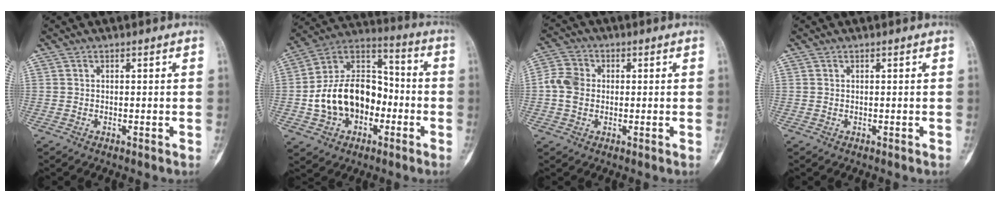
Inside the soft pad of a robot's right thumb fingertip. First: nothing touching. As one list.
[{"total": 18.2, "force": [-3.7, 13.1, 12.1], "torque": [-0.177, 0.050, -0.066]}, {"total": 5.9, "force": [-0.2, 4.9, 3.3], "torque": [-0.060, 0.014, -0.013]}, {"total": 0.0}]